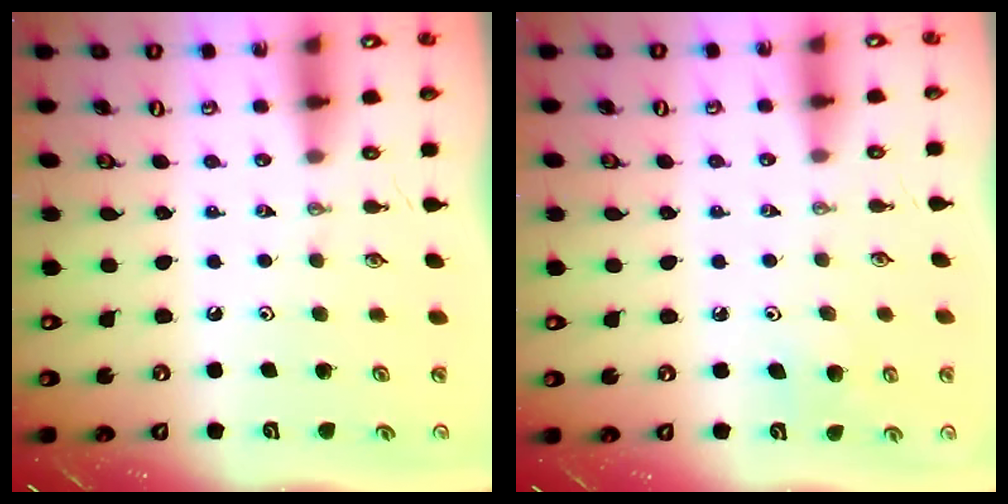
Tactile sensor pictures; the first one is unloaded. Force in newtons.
{"total": 4.8, "press": 4.7, "slide": 0.5}